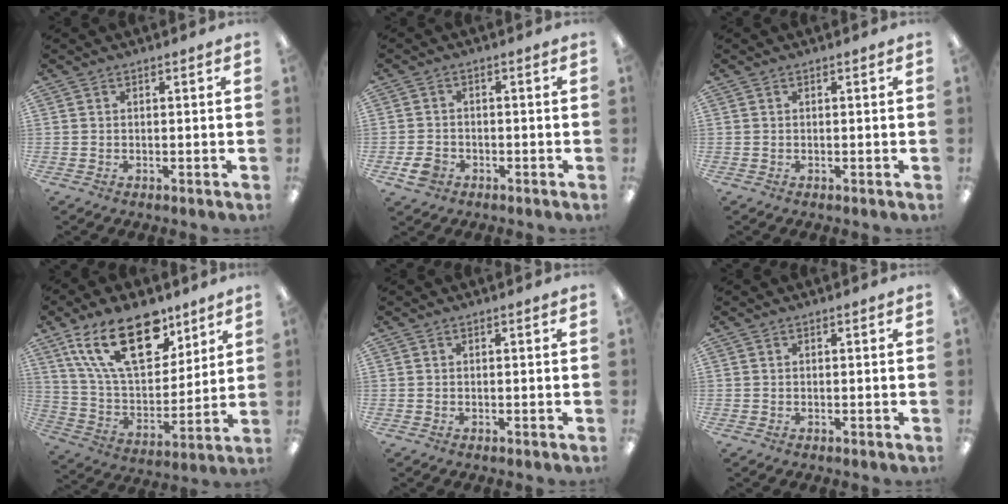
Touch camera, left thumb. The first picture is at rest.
{"total": 4.3, "force": [-2.1, 3.1, 2.1], "torque": [-0.043, 0.009, -0.039]}
{"total": 0.0}
{"total": 21.6, "force": [12.9, 11.1, 13.2], "torque": [-0.218, -0.053, 0.226]}
{"total": 0.0}
{"total": 0.0}